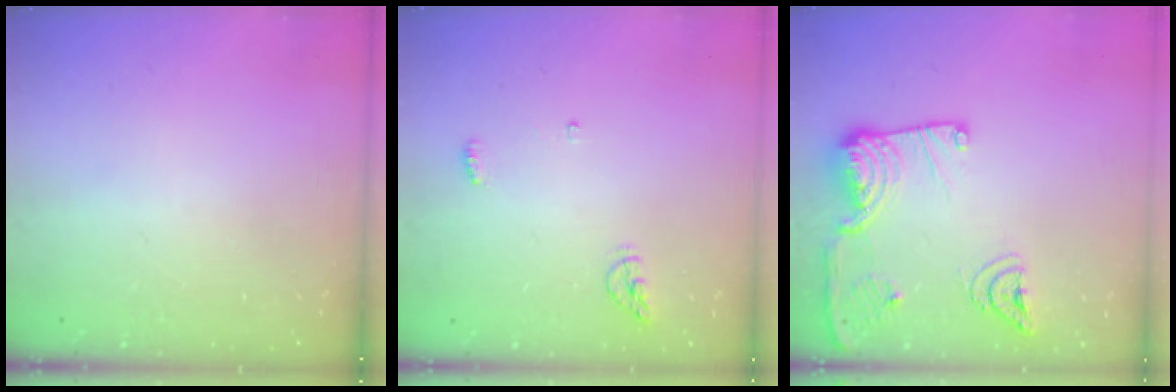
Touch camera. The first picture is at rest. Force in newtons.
{"total": 4.1, "press": 3.9, "slide": 1.3}
{"total": 16.4, "press": 16.3, "slide": 2.0}